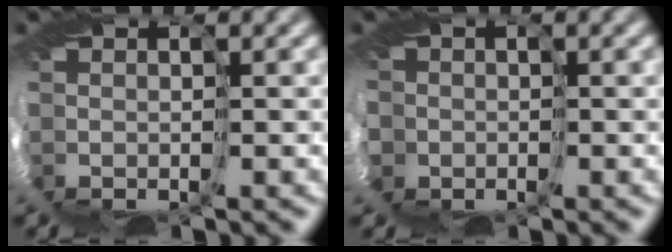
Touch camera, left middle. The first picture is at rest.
{"total": 10.2, "force": [-4.3, 8.9, 2.2], "torque": [-0.088, -0.032, -0.104]}